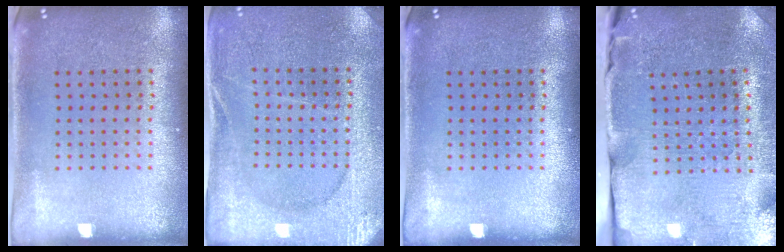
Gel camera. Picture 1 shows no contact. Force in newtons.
{"total": 2.9, "press": 2.9, "slide": 0.3}
{"total": 0.0}
{"total": 3.6, "press": 3.5, "slide": 0.9}